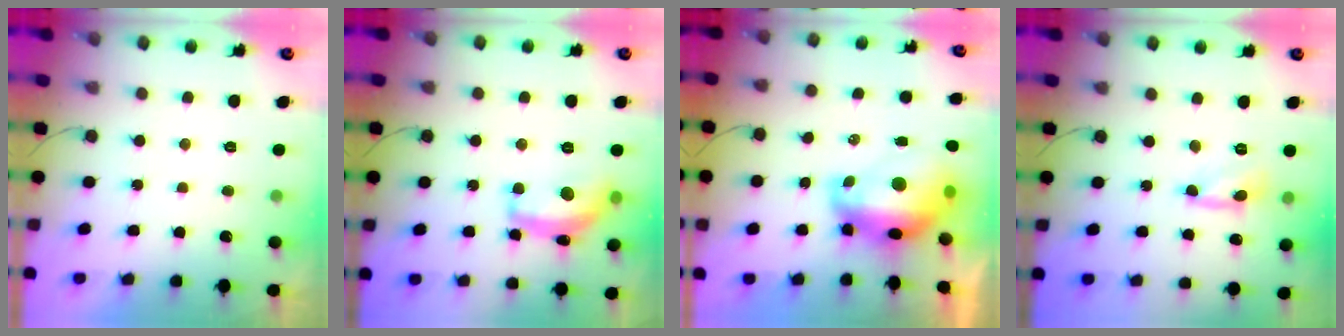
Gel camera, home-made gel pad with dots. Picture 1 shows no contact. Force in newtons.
{"total": 14.1, "press": 14.1, "slide": 0.5}
{"total": 12.0, "press": 12.0, "slide": 1.2}
{"total": 1.8, "press": 1.8, "slide": 0.2}